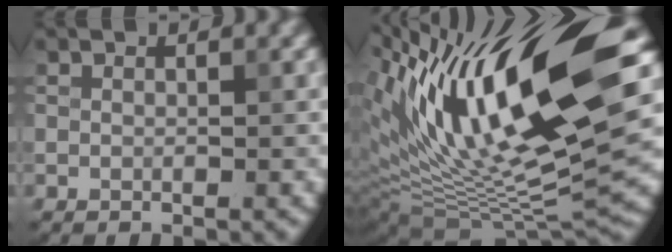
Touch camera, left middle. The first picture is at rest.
{"total": 18.2, "force": [6.2, 6.1, 16.0], "torque": [-0.289, 0.030, 0.102]}